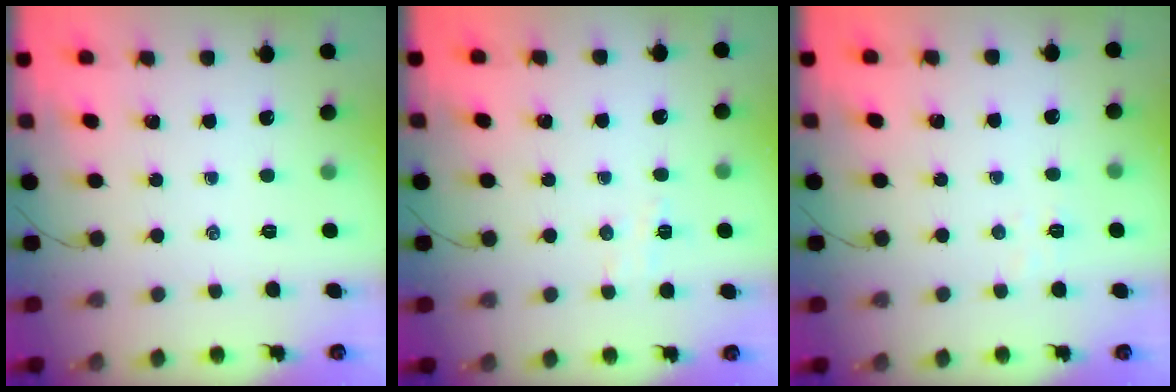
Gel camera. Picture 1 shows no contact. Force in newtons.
{"total": 4.7, "press": 4.5, "slide": 1.3}
{"total": 3.7, "press": 3.5, "slide": 1.1}